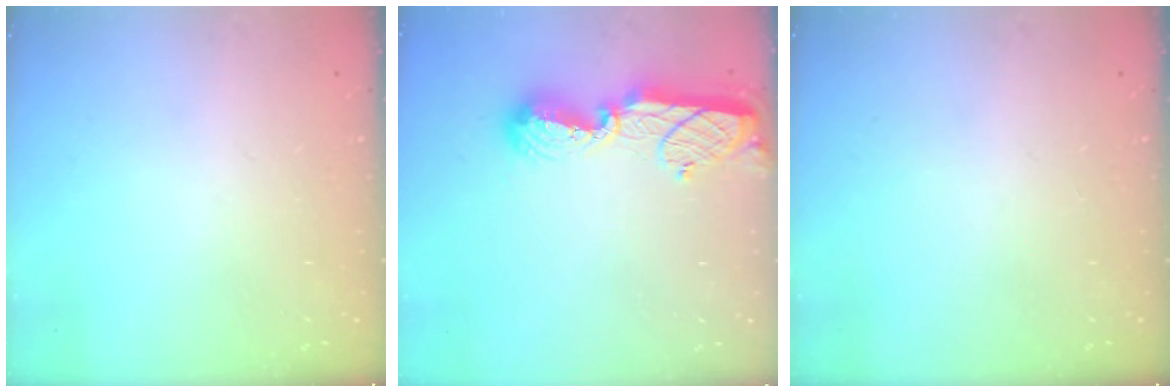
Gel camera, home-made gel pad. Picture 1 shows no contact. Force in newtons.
{"total": 13.8, "press": 13.8, "slide": 1.5}
{"total": 0.0}